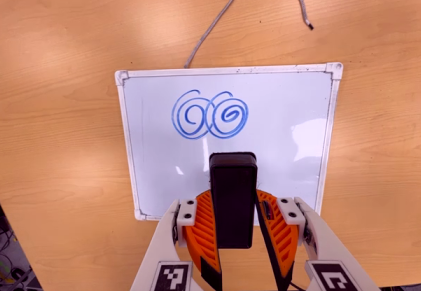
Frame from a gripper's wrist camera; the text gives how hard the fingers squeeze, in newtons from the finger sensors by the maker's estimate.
{"total": 5.7, "left": 5.1, "right": 6.3}